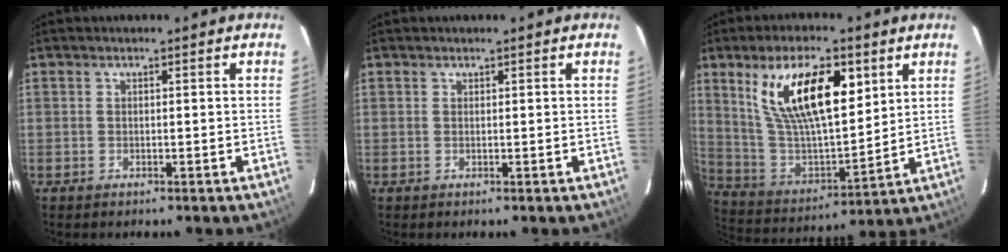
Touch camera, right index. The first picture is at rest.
{"total": 0.0}
{"total": 19.2, "force": [8.6, 7.6, 15.4], "torque": [-0.276, 0.005, 0.169]}